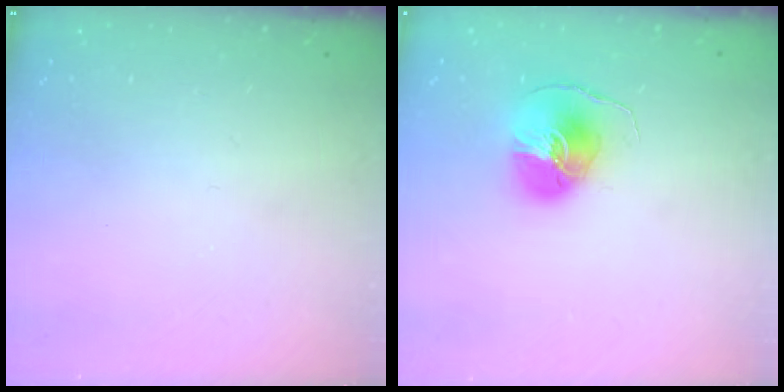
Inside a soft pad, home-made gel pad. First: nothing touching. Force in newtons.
{"total": 9.6, "press": 9.6, "slide": 0.8}